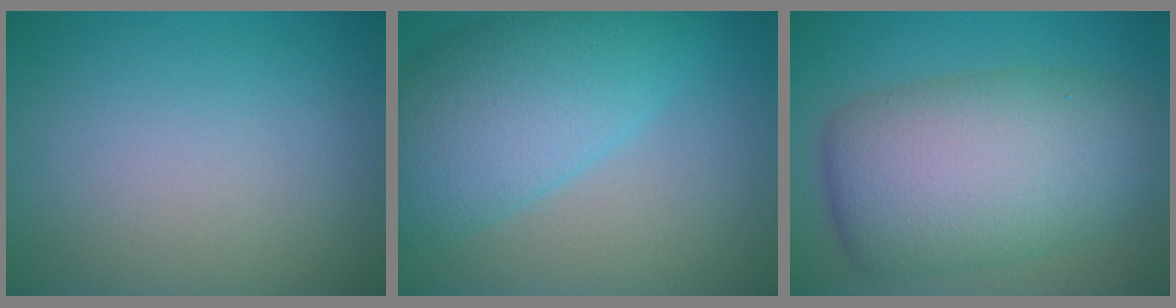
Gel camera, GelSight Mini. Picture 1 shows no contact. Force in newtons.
{"total": 8.5, "press": 8.5, "slide": 0.4}
{"total": 10.8, "press": 10.8, "slide": 0.3}